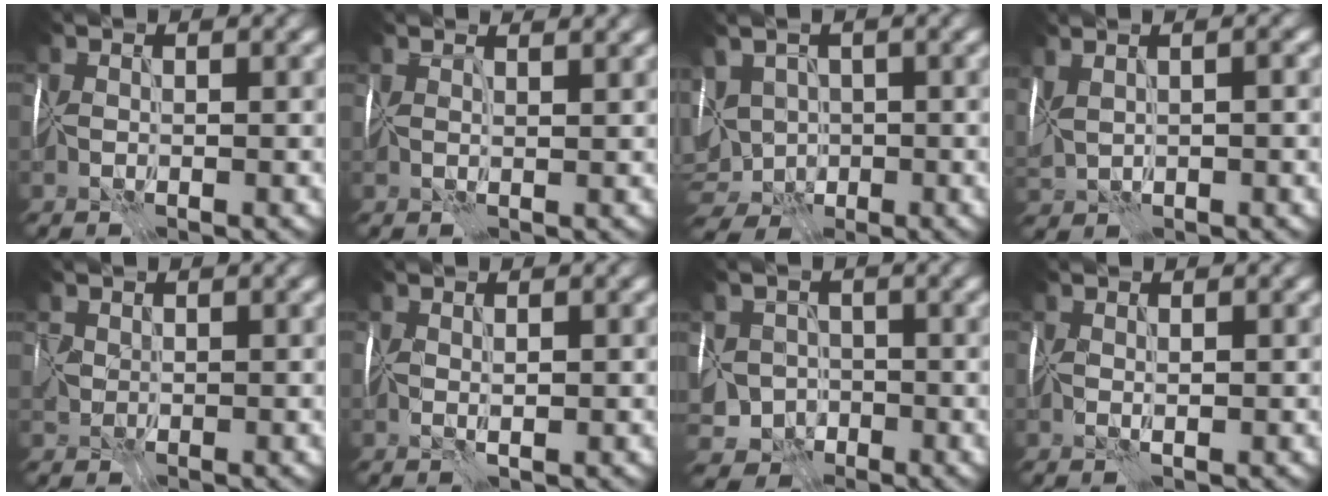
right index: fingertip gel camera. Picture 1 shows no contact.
{"total": 3.5, "force": [2.8, 1.2, 1.7], "torque": [-0.017, 0.020, 0.020]}
{"total": 8.6, "force": [-0.5, 6.5, 5.6], "torque": [-0.099, -0.001, -0.010]}
{"total": 5.6, "force": [1.3, 2.6, 4.8], "torque": [-0.099, 0.023, 0.028]}
{"total": 1.9, "force": [0.3, 1.6, 1.0], "torque": [-0.023, 0.002, 0.005]}
{"total": 1.1, "force": [0.0, 0.5, 1.0], "torque": [-0.021, 0.000, 0.003]}
{"total": 6.3, "force": [-2.8, 5.4, 2.0], "torque": [-0.010, -0.014, -0.051]}
{"total": 0.9, "force": [0.1, 0.3, 0.8], "torque": [-0.015, 0.002, 0.002]}